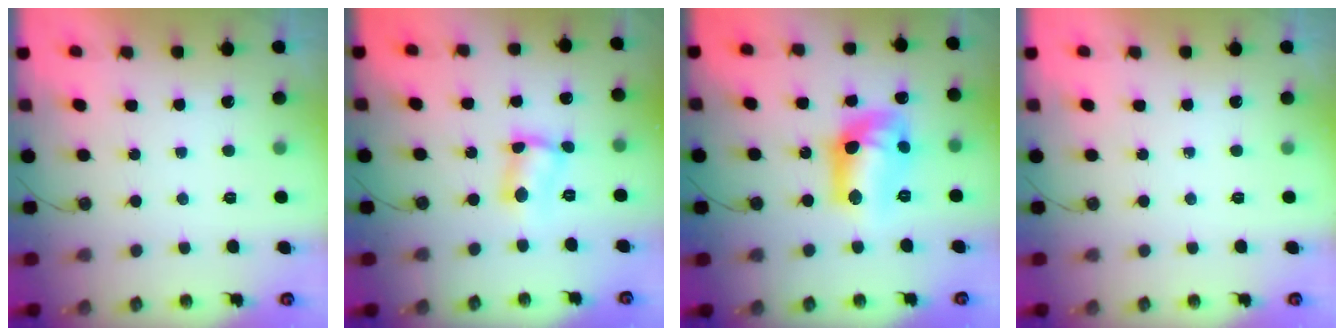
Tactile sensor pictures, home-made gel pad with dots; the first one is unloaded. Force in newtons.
{"total": 5.2, "press": 5.2, "slide": 0.2}
{"total": 16.1, "press": 15.6, "slide": 4.1}
{"total": 0.0}